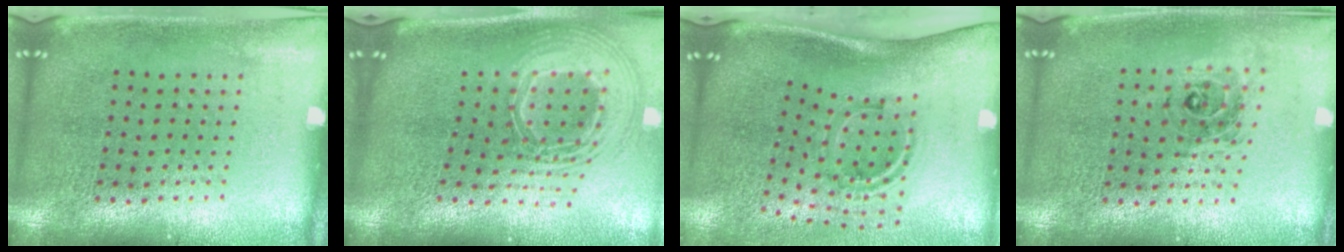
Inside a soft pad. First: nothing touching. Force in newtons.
{"total": 2.8, "press": 1.9, "slide": 2.0}
{"total": 2.0, "press": 1.2, "slide": 1.7}
{"total": 0.8, "press": 0.8, "slide": 0.0}